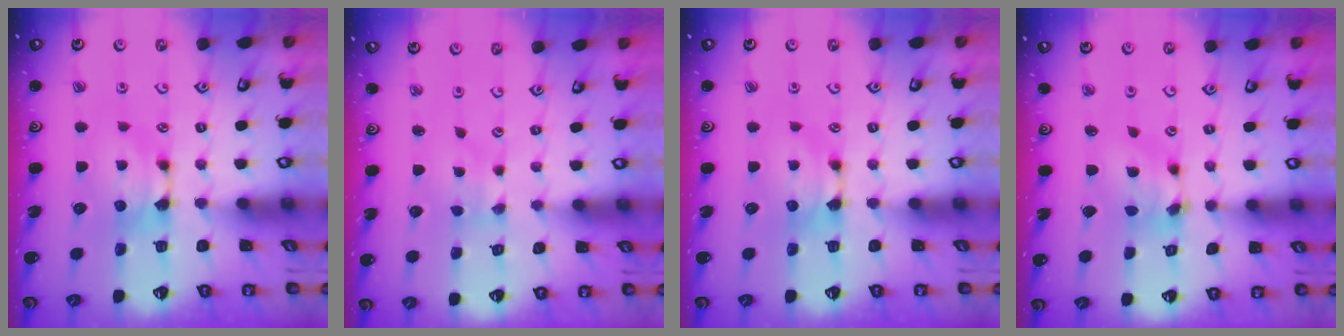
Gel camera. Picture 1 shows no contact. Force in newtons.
{"total": 2.8, "press": 2.7, "slide": 0.9}
{"total": 0.0}
{"total": 5.4, "press": 5.1, "slide": 1.7}